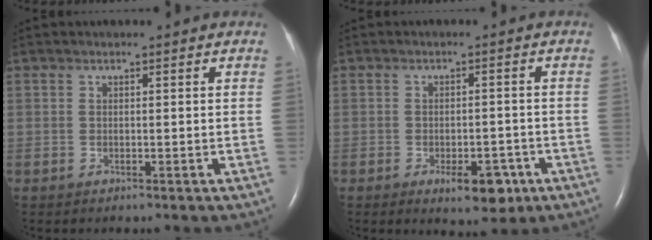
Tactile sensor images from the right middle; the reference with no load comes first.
{"total": 6.0, "force": [-3.1, 2.6, 4.4], "torque": [-0.058, -0.002, -0.035]}